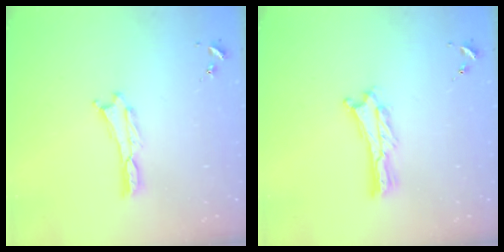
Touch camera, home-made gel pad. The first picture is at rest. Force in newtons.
{"total": 1.3, "press": 1.3, "slide": 0.3}